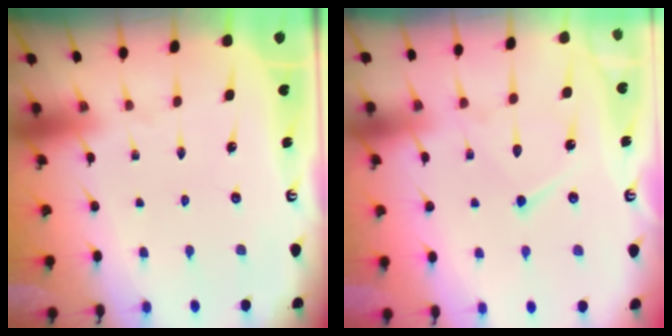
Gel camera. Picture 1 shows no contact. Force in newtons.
{"total": 10.4, "press": 10.4, "slide": 1.0}